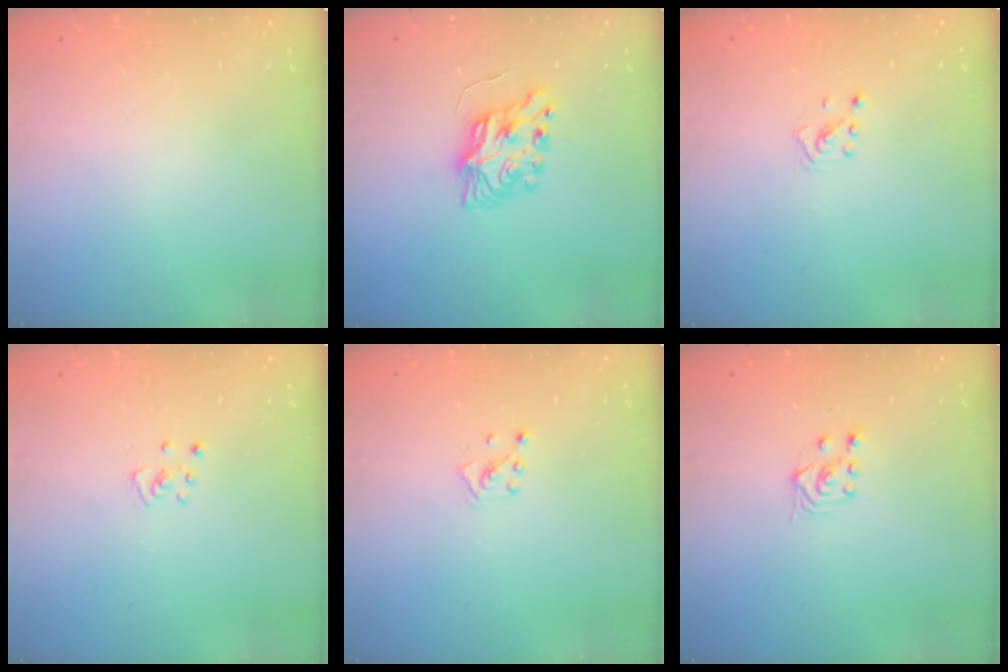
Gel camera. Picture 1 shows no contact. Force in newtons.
{"total": 7.9, "press": 7.9, "slide": 0.2}
{"total": 2.0, "press": 2.0, "slide": 0.6}
{"total": 3.4, "press": 3.4, "slide": 0.3}
{"total": 2.2, "press": 2.2, "slide": 0.3}
{"total": 3.3, "press": 2.9, "slide": 1.5}